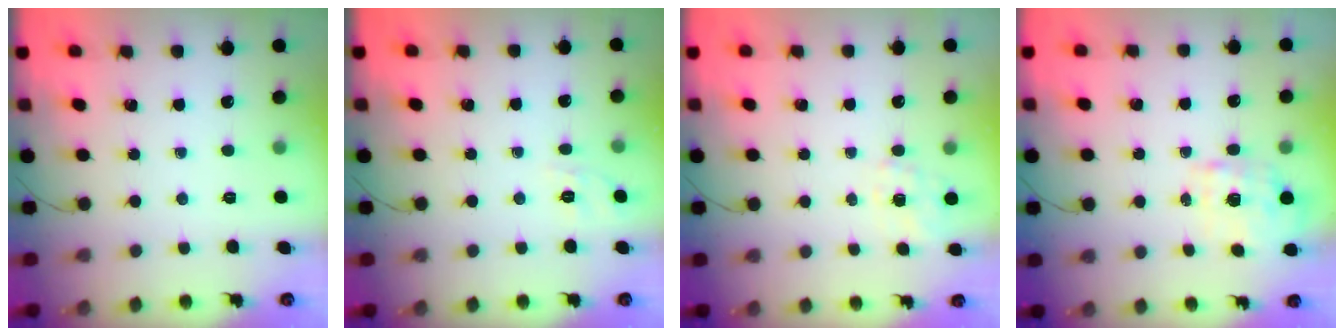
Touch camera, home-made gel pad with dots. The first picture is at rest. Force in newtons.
{"total": 1.6, "press": 0.0, "slide": 1.6}
{"total": 4.1, "press": 3.9, "slide": 1.3}
{"total": 1.9, "press": 1.8, "slide": 0.5}